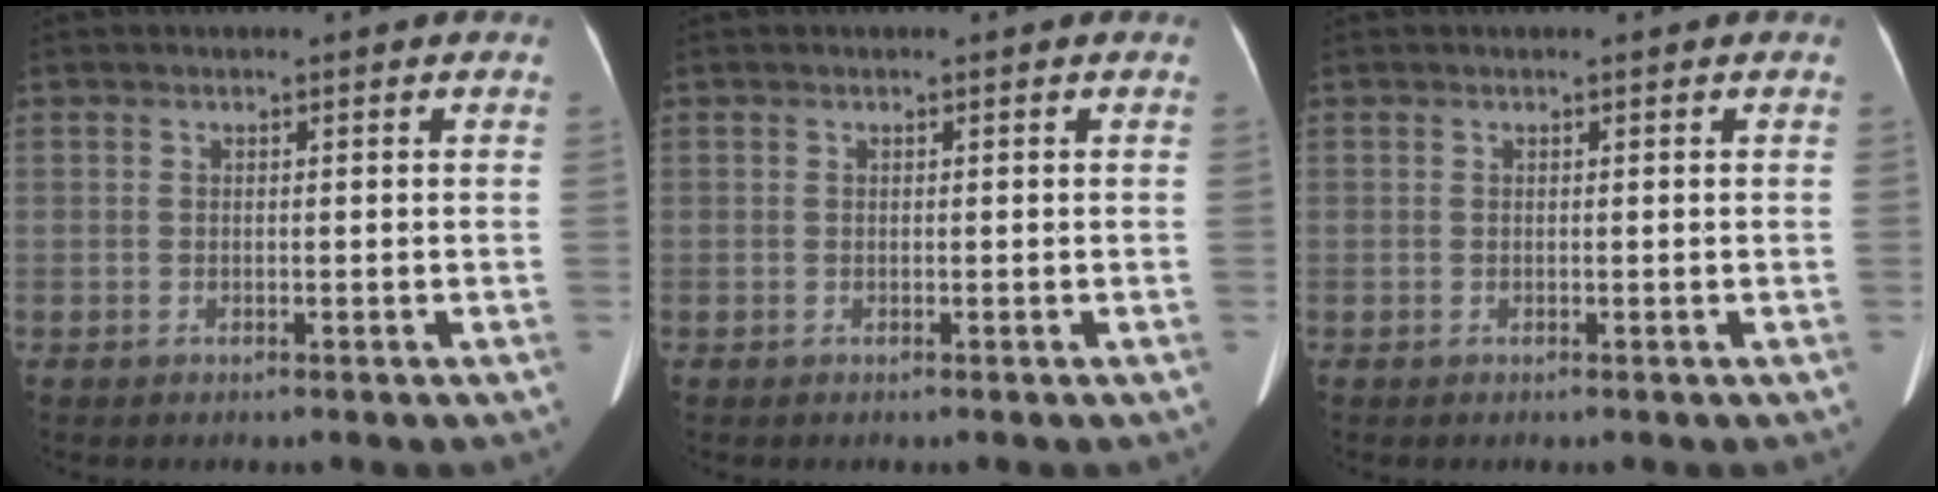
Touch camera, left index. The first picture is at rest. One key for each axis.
{"total": 0.0}
{"total": 0.0}